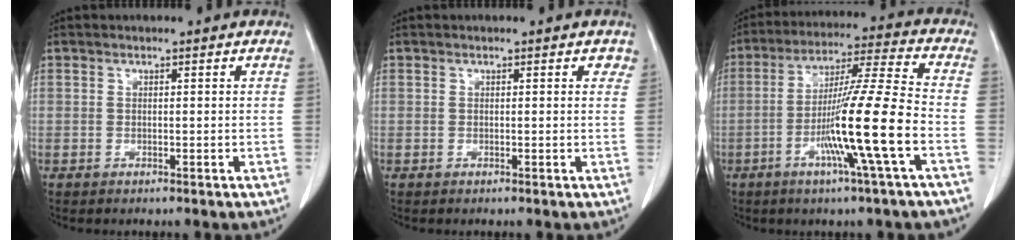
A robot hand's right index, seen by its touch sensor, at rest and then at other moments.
{"total": 1.2, "force": [0.7, 0.6, 0.7], "torque": [0.004, 0.002, 0.001]}
{"total": 14.2, "force": [-4.5, -1.8, 13.4], "torque": [-0.242, -0.008, -0.086]}